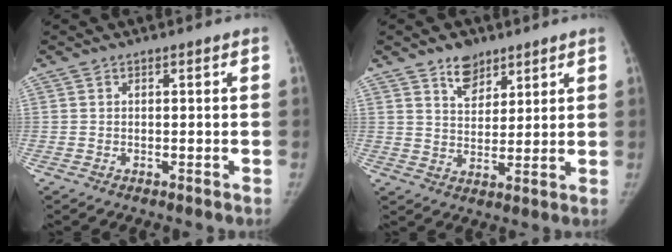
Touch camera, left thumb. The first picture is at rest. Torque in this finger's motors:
{"motor_torque": [0.54, -0.48, 0.52, -0.47, 0.16]}